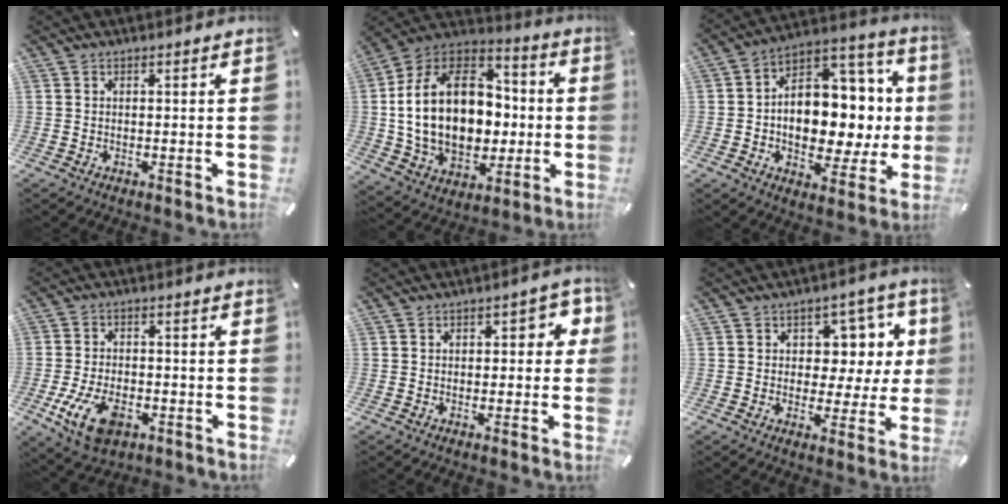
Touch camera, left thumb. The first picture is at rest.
{"total": 23.9, "force": [-0.6, 17.2, 16.5], "torque": [-0.329, 0.001, -0.003]}
{"total": 14.7, "force": [-0.7, 10.9, 9.9], "torque": [-0.139, -0.020, -0.007]}
{"total": 10.6, "force": [-4.0, 6.4, 7.4], "torque": [-0.156, 0.003, -0.073]}
{"total": 4.7, "force": [0.5, 3.1, 3.6], "torque": [-0.039, 0.000, -0.001]}
{"total": 9.5, "force": [3.2, 7.5, 4.8], "torque": [-0.051, -0.022, 0.054]}